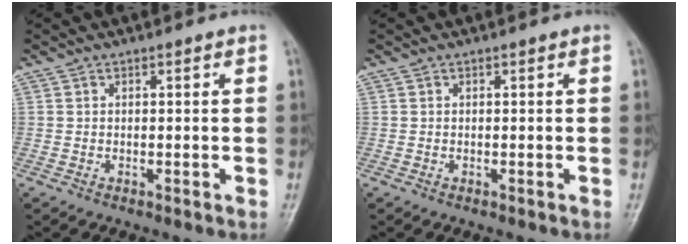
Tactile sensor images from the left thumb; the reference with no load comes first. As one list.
[{"total": 0.0}]